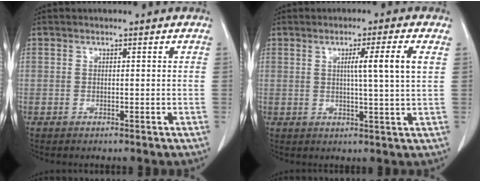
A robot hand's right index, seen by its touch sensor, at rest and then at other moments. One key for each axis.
{"total": 6.8, "fx": 1.8, "fy": -0.6, "fz": 6.5, "tx": -0.104, "ty": 0.000, "tz": 0.029}